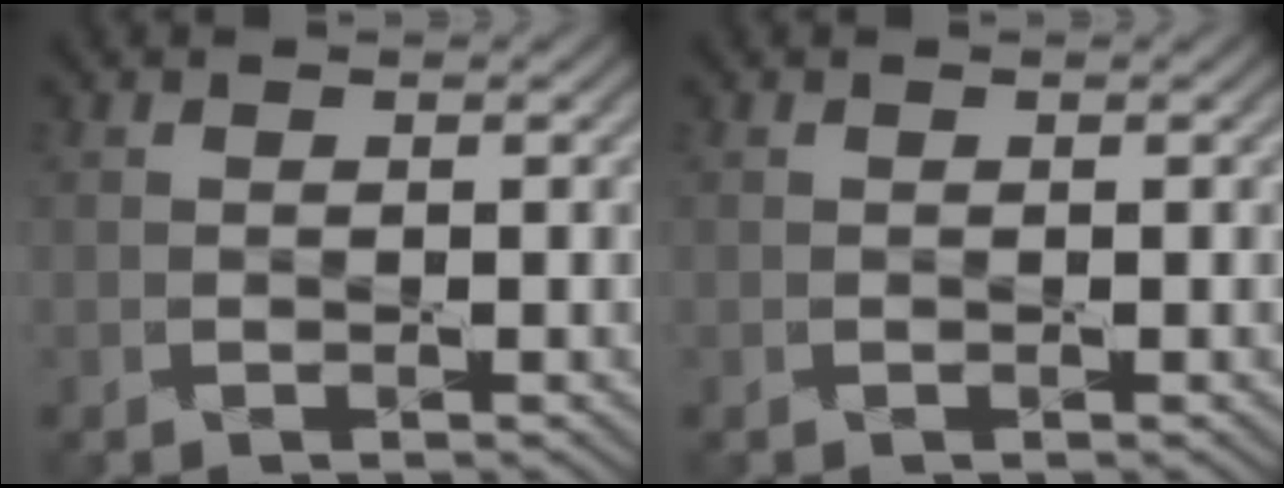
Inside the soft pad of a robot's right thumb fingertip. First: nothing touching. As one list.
[{"total": 0.0}]